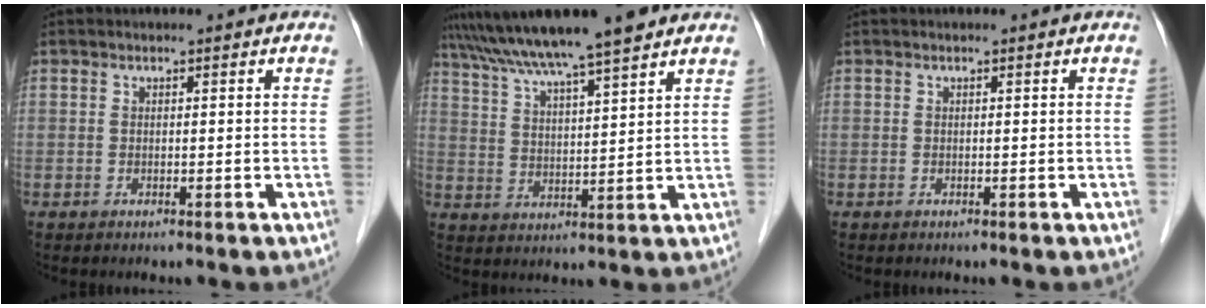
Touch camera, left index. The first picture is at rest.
{"total": 13.5, "force": [11.4, -0.1, 7.3], "torque": [-0.130, 0.024, 0.182]}
{"total": 0.0}